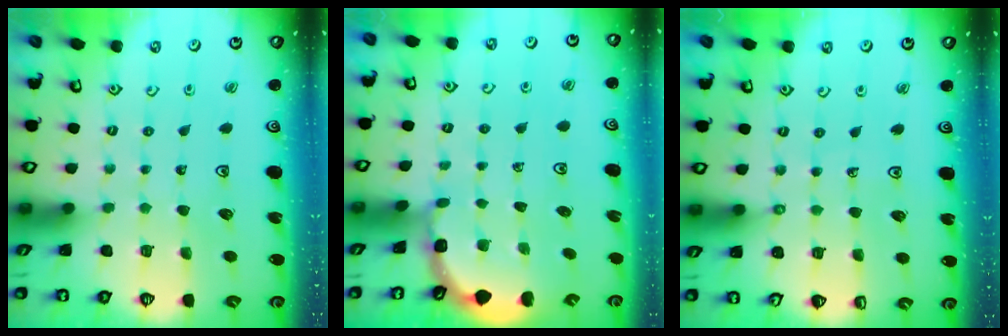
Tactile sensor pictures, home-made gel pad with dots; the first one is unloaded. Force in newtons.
{"total": 1.5, "press": 1.5, "slide": 0.2}
{"total": 4.4, "press": 4.4, "slide": 0.6}